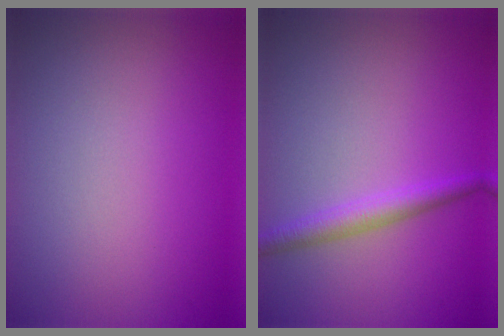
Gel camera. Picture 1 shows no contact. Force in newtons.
{"total": 2.3, "press": 2.3, "slide": 0.0}